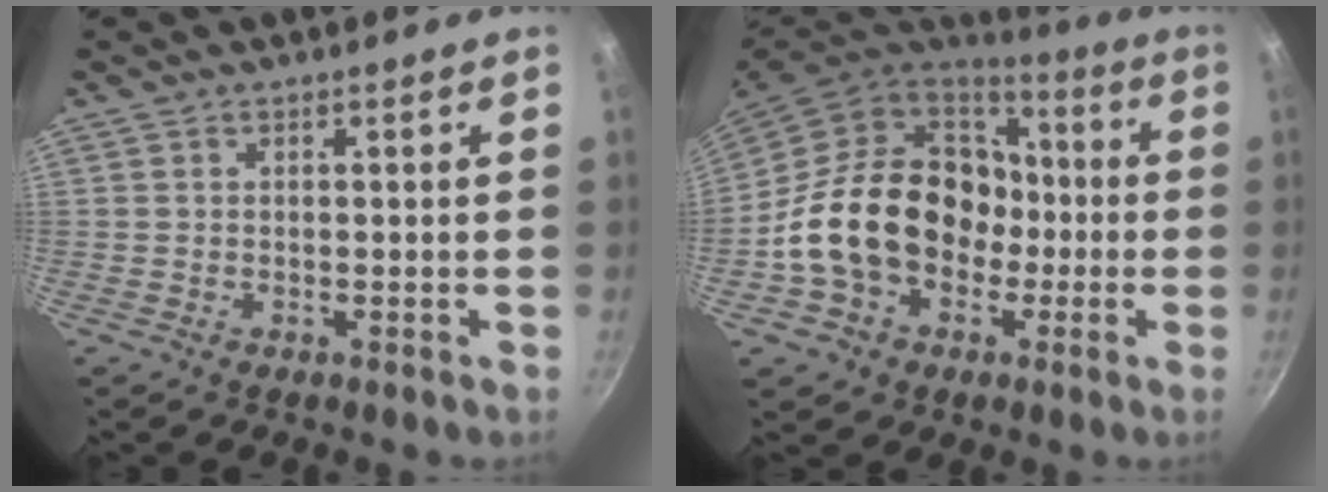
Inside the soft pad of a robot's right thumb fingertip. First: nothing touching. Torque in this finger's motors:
{"motor_torque": [1.02, 0.86, 1.44, -1.32, 0.45]}